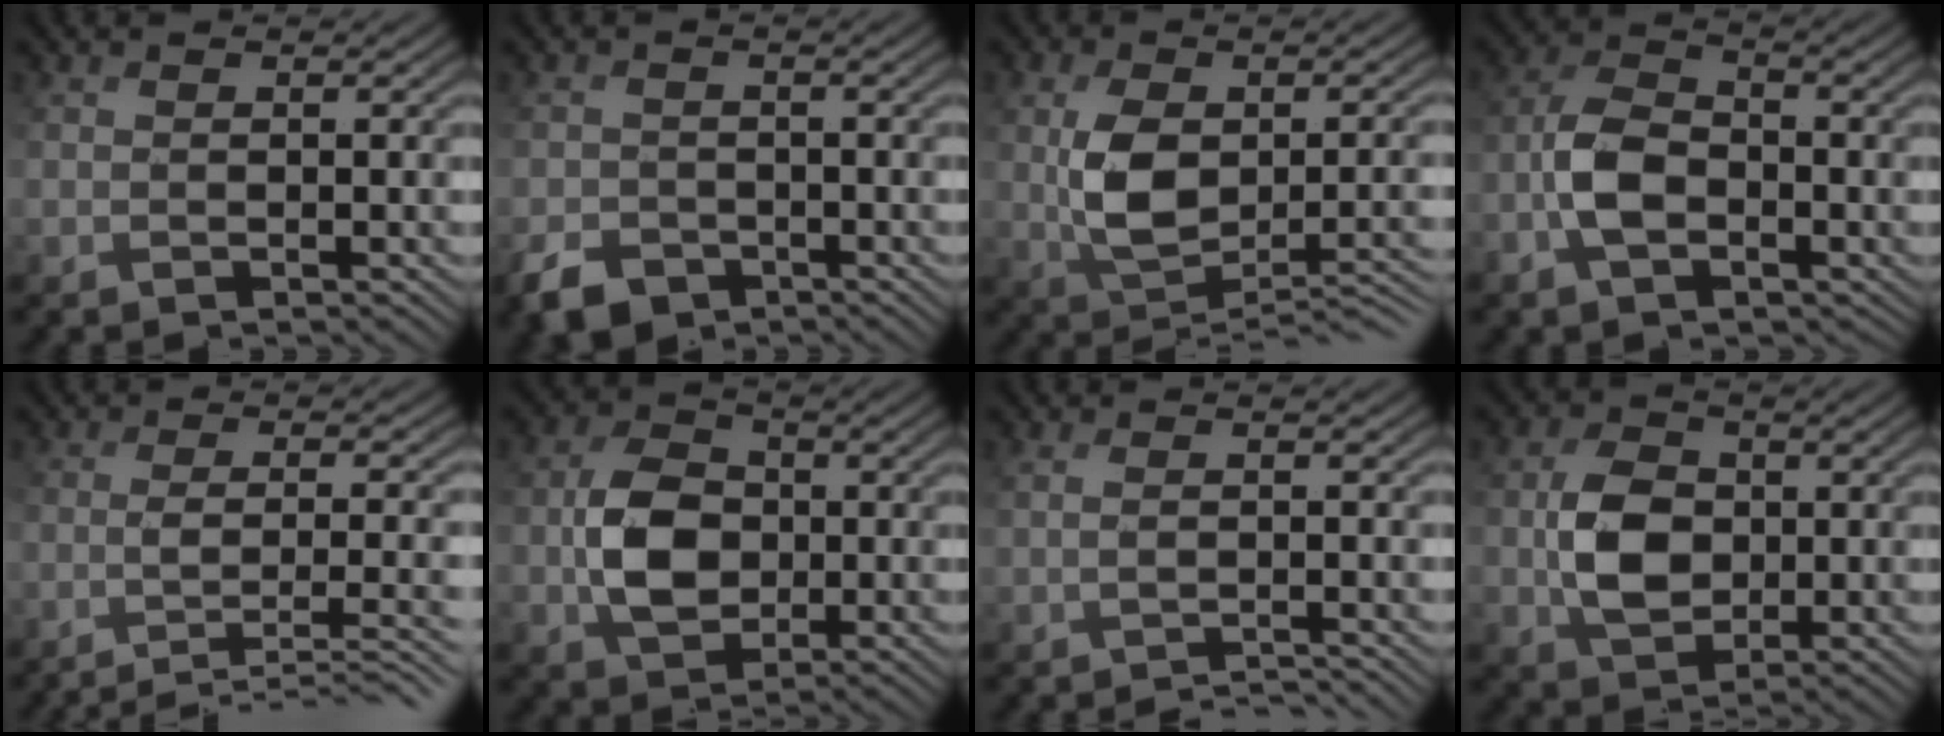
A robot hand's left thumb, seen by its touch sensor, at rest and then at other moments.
{"total": 4.0, "force": [-2.5, 2.7, 1.6], "torque": [-0.041, -0.011, -0.053]}
{"total": 8.3, "force": [-1.7, 4.4, 6.8], "torque": [-0.125, -0.008, -0.029]}
{"total": 6.4, "force": [-2.3, 4.0, 4.4], "torque": [-0.094, 0.006, -0.054]}
{"total": 8.4, "force": [-5.2, 1.8, 6.4], "torque": [-0.096, 0.000, -0.069]}
{"total": 6.9, "force": [-0.9, 5.1, 4.5], "torque": [-0.095, 0.000, -0.021]}
{"total": 2.0, "force": [-1.5, 0.4, 1.3], "torque": [-0.021, 0.000, -0.038]}
{"total": 6.3, "force": [-0.3, 4.7, 4.2], "torque": [-0.090, 0.000, -0.007]}